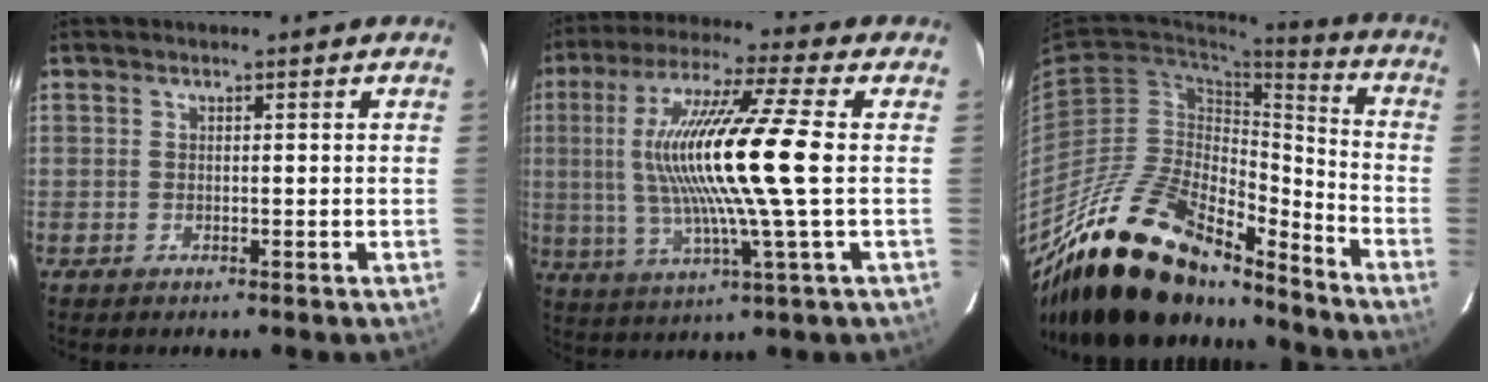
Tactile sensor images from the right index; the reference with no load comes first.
{"total": 17.8, "force": [1.1, 0.0, 17.8], "torque": [-0.335, 0.001, 0.022]}
{"total": 24.3, "force": [-19.7, 8.5, 11.5], "torque": [-0.209, 0.010, -0.333]}